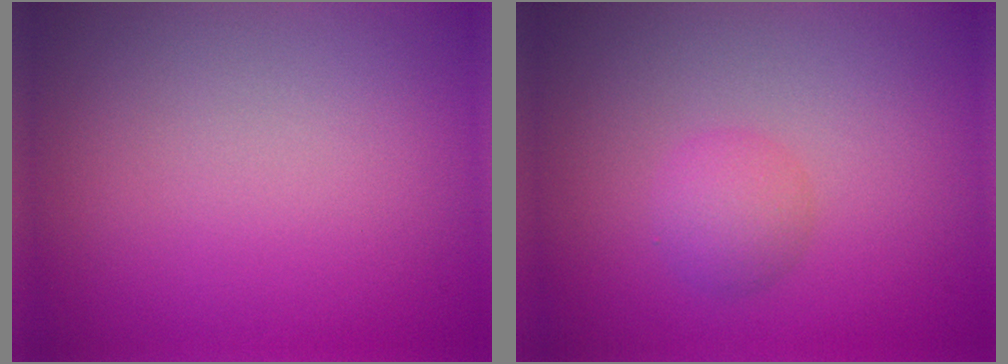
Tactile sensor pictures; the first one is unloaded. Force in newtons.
{"total": 2.0, "press": 2.0, "slide": 0.1}